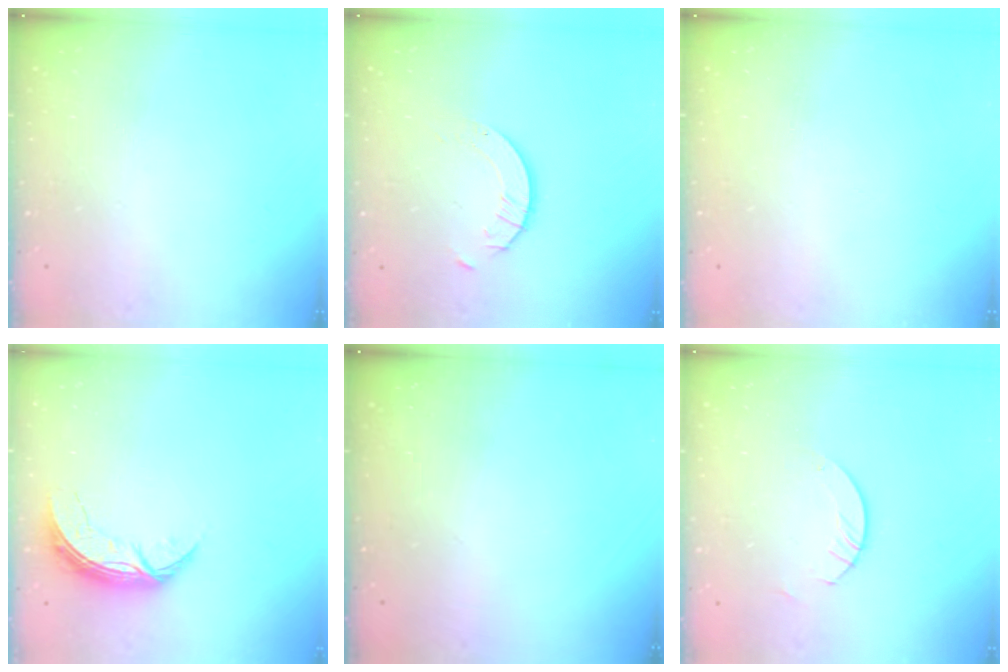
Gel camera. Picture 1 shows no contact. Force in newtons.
{"total": 2.1, "press": 2.1, "slide": 0.2}
{"total": 0.0}
{"total": 7.1, "press": 7.1, "slide": 0.6}
{"total": 0.0}
{"total": 3.0, "press": 3.0, "slide": 0.3}